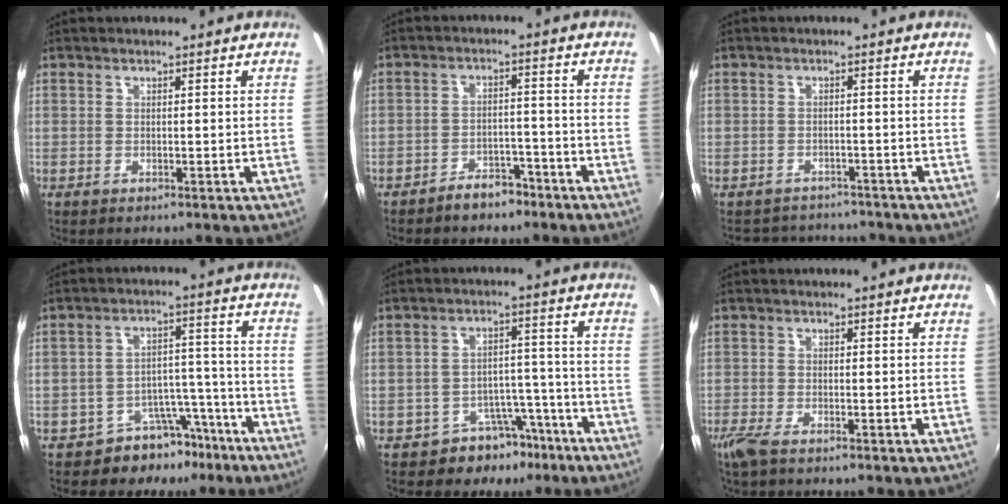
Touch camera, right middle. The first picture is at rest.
{"total": 4.8, "force": [-3.8, 2.4, 1.7], "torque": [-0.042, 0.017, -0.049]}
{"total": 5.2, "force": [-4.7, 2.4, 0.4], "torque": [-0.015, 0.020, -0.070]}
{"total": 8.2, "force": [-6.4, 4.8, 1.8], "torque": [-0.017, 0.038, -0.085]}
{"total": 7.3, "force": [-5.3, 4.6, 1.7], "torque": [-0.022, 0.032, -0.069]}
{"total": 2.8, "force": [-2.1, 0.3, 1.9], "torque": [-0.047, -0.011, -0.045]}